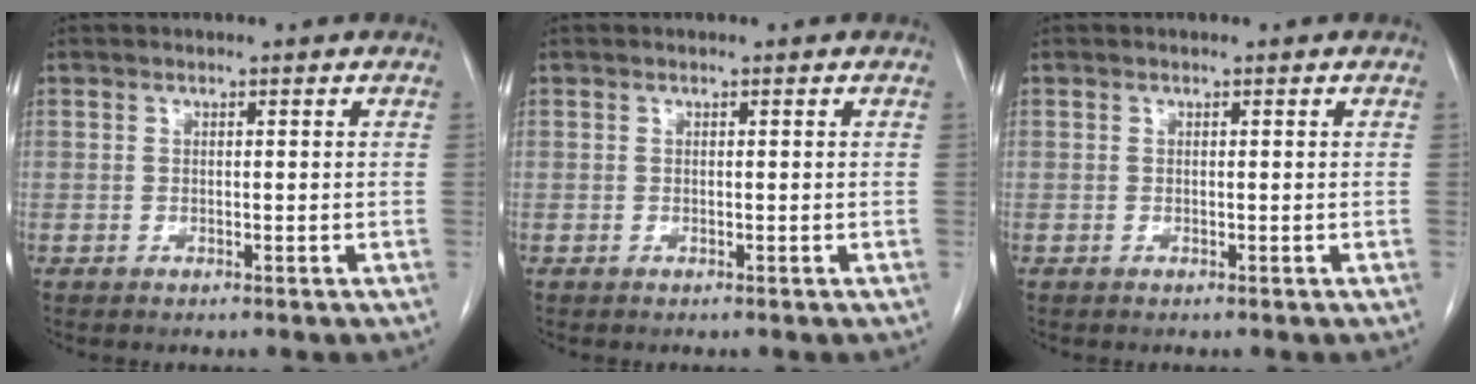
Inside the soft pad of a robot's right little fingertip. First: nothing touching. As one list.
[{"total": 0.0}, {"total": 0.0}]